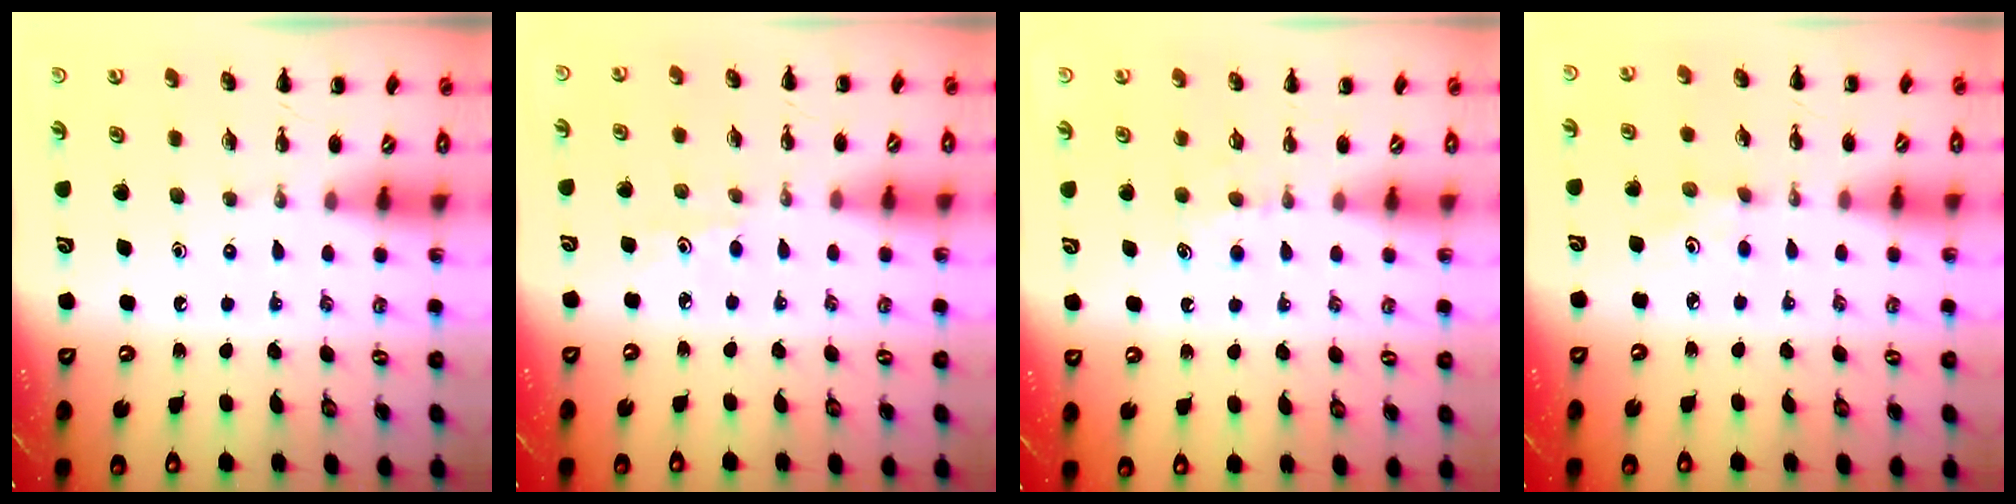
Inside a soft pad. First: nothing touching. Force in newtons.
{"total": 2.6, "press": 2.3, "slide": 1.1}
{"total": 4.6, "press": 4.5, "slide": 1.2}
{"total": 2.8, "press": 2.7, "slide": 0.8}